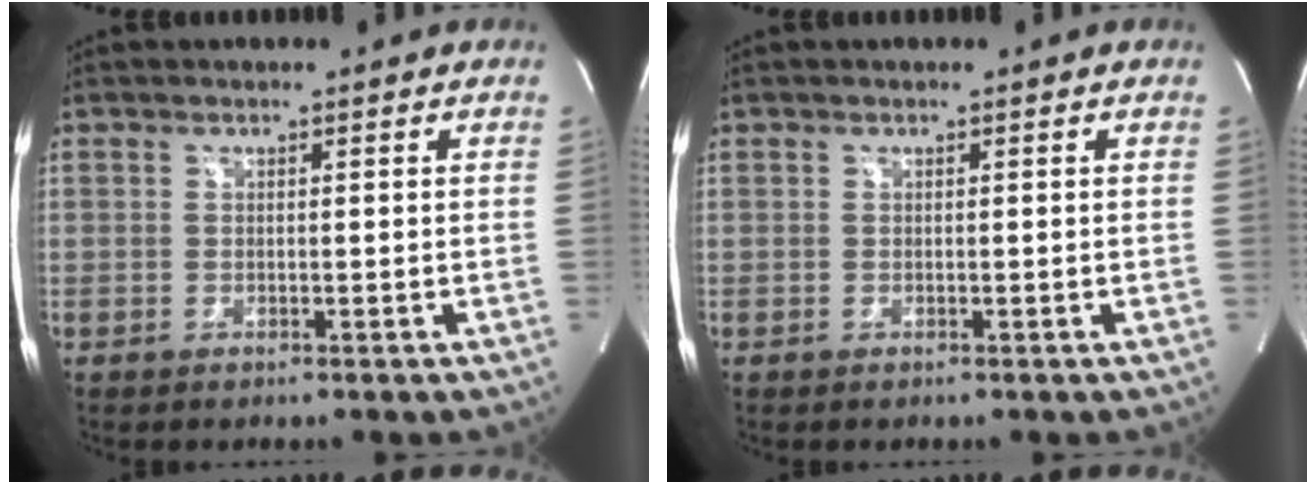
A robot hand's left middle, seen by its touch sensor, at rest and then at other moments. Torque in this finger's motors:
{"motor_torque": [0.22, -0.31, 0.09, 0.00]}